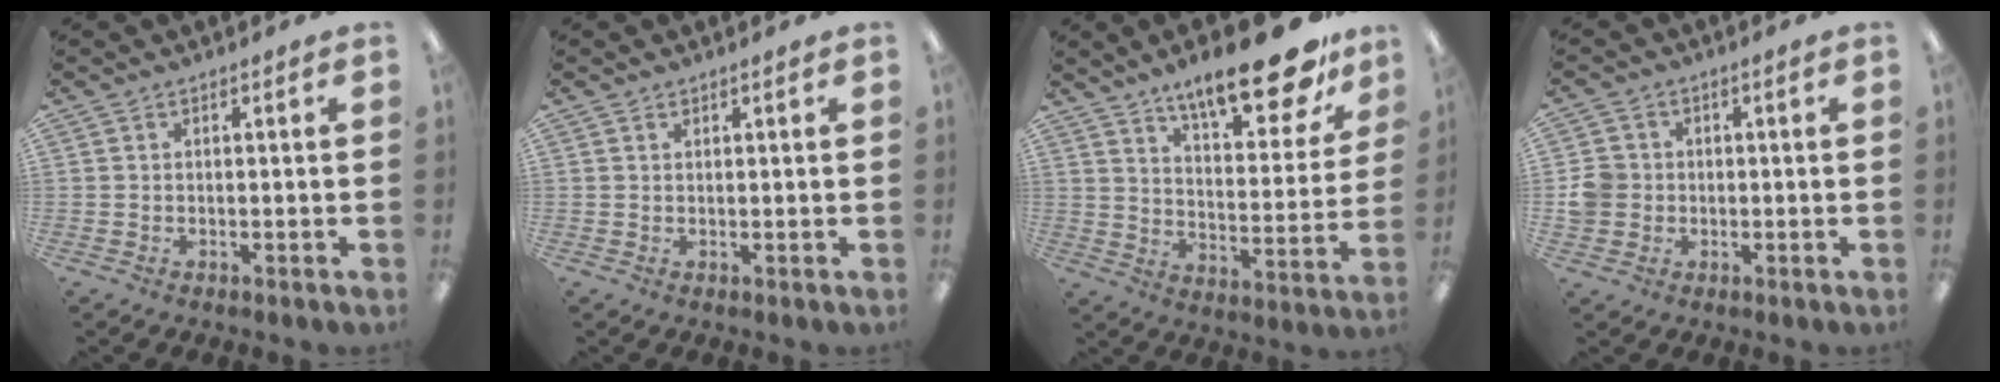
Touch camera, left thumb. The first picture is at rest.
{"total": 0.8, "force": [0.7, 0.3, 0.3], "torque": [-0.006, 0.001, 0.012]}
{"total": 18.2, "force": [13.9, 5.4, 10.4], "torque": [-0.153, -0.091, 0.229]}
{"total": 4.9, "force": [-0.1, 4.7, 1.5], "torque": [-0.026, 0.010, 0.000]}